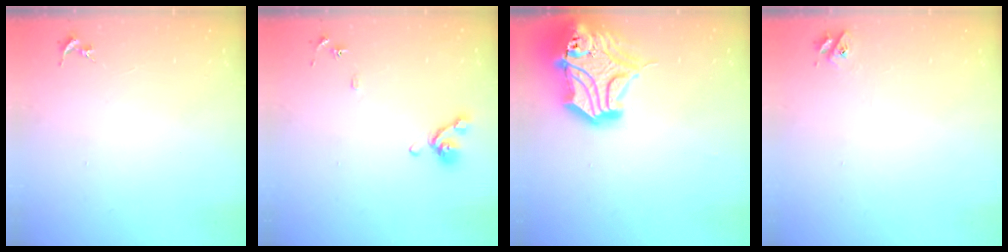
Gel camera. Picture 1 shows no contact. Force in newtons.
{"total": 8.5, "press": 8.4, "slide": 1.4}
{"total": 23.1, "press": 22.8, "slide": 3.6}
{"total": 2.8, "press": 2.8, "slide": 0.3}